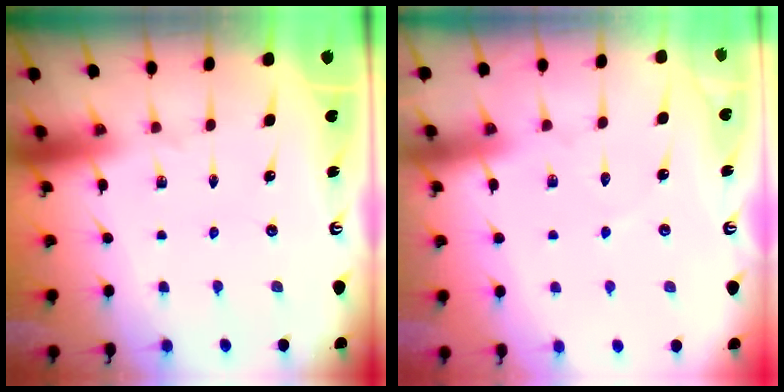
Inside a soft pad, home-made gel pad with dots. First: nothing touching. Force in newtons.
{"total": 4.9, "press": 4.9, "slide": 0.7}